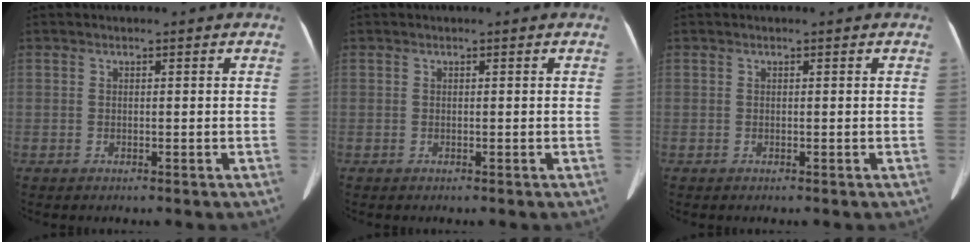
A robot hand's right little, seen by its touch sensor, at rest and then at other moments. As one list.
[{"total": 0.0}, {"total": 0.0}]